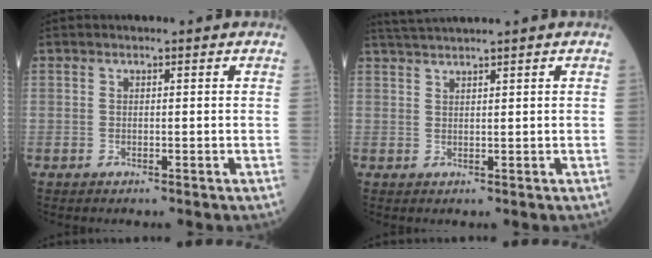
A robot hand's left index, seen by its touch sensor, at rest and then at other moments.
{"total": 4.2, "force": [3.8, -1.1, 1.5], "torque": [-0.028, 0.021, 0.074]}